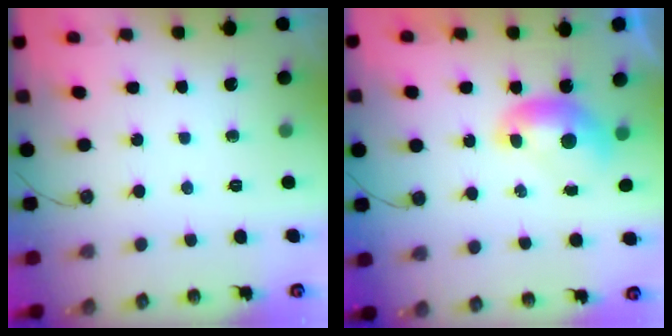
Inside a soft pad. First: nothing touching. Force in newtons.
{"total": 0.0}